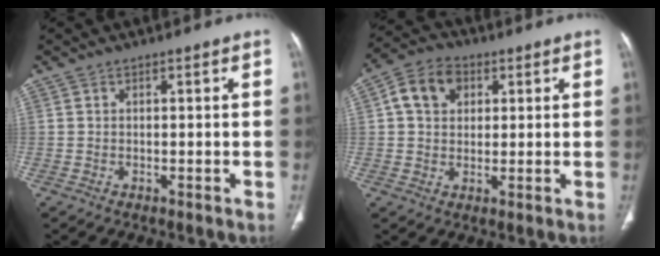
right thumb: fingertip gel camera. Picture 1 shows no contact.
{"total": 8.4, "force": [2.5, 6.4, 4.9], "torque": [-0.072, 0.009, 0.037]}